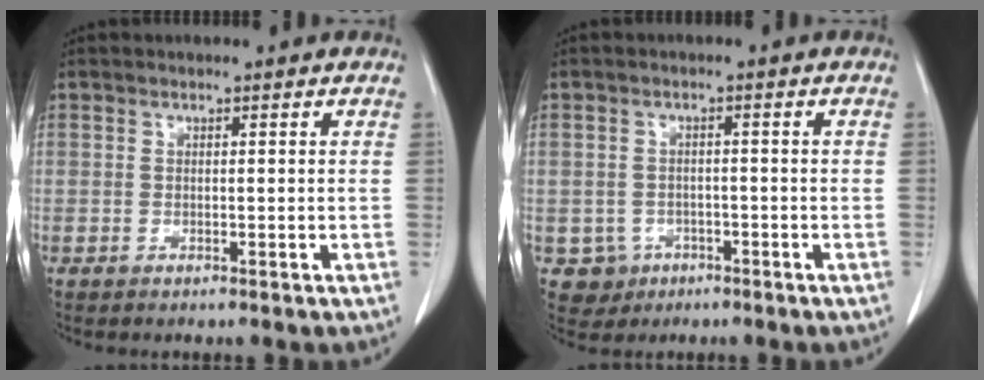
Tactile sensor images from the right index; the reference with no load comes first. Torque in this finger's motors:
{"motor_torque": [-0.31, 0.06, -0.67, -0.20]}